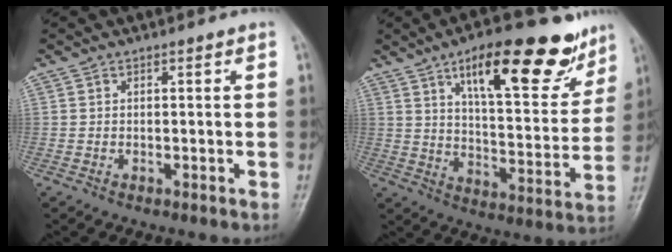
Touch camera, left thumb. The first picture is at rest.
{"total": 21.9, "force": [13.0, 7.7, 15.8], "torque": [-0.186, -0.049, 0.200]}